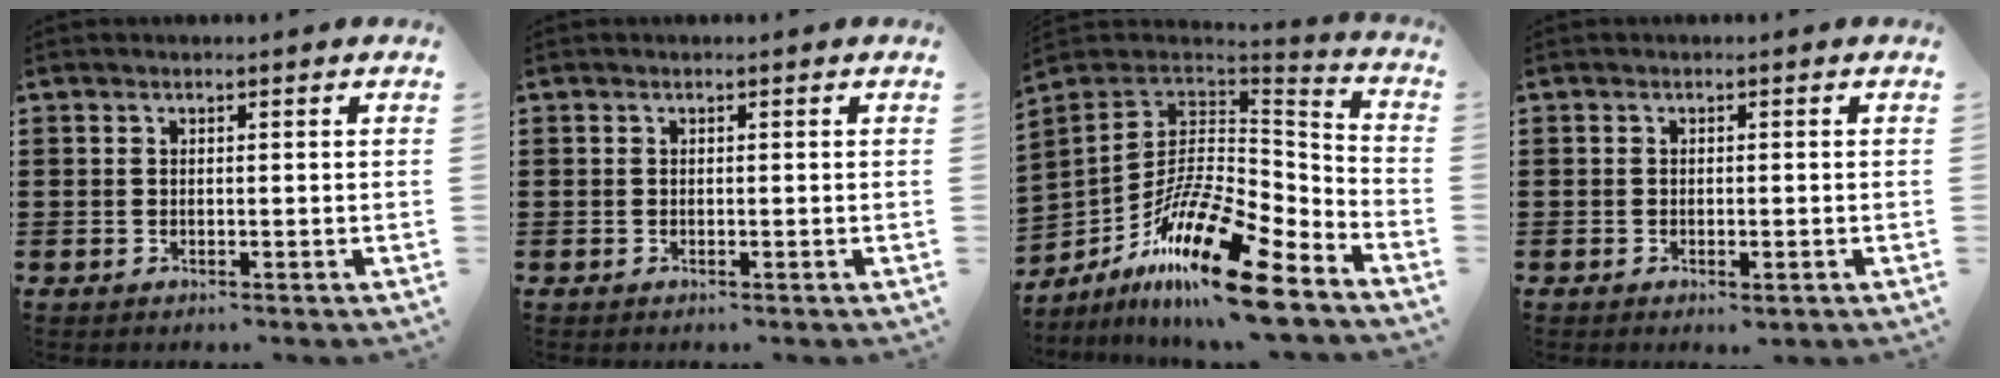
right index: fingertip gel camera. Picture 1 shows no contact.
{"total": 0.0}
{"total": 18.9, "force": [-12.2, 4.7, 13.7], "torque": [-0.246, 0.037, -0.219]}
{"total": 0.7, "force": [-0.4, 0.3, 0.4], "torque": [-0.010, -0.004, -0.007]}